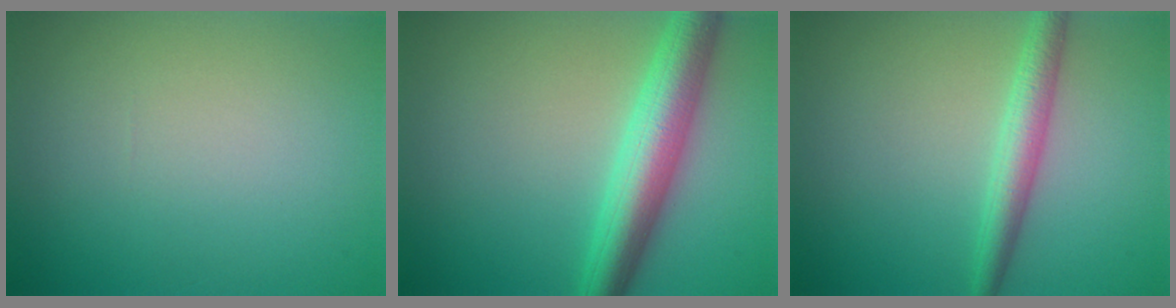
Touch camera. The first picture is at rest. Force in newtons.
{"total": 6.1, "press": 6.1, "slide": 0.1}
{"total": 3.0, "press": 3.0, "slide": 0.1}